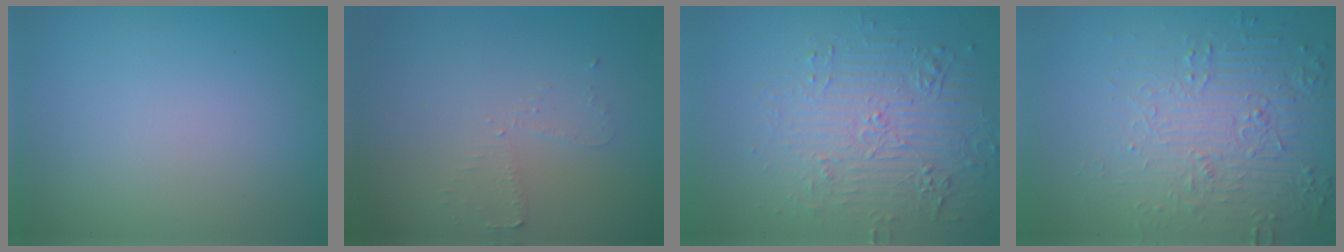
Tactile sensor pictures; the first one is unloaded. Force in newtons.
{"total": 1.6, "press": 1.5, "slide": 0.2}
{"total": 4.8, "press": 4.2, "slide": 2.4}
{"total": 4.4, "press": 4.4, "slide": 0.6}